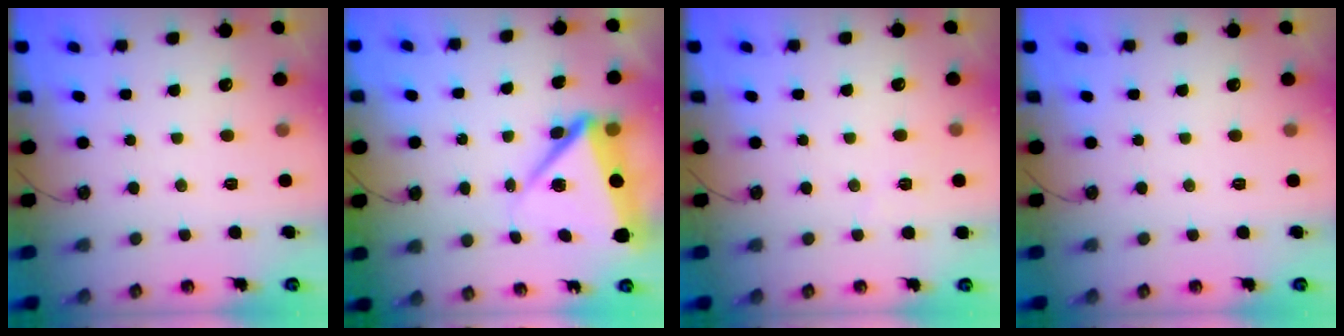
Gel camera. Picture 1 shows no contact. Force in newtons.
{"total": 10.0, "press": 9.9, "slide": 1.5}
{"total": 3.6, "press": 2.3, "slide": 2.7}
{"total": 0.0}